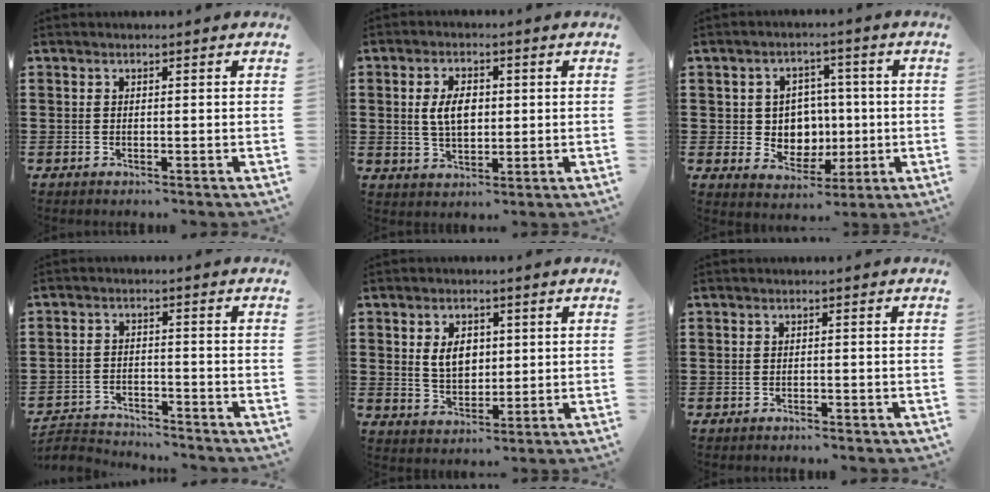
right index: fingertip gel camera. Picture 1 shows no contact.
{"total": 5.4, "force": [0.6, 3.1, 4.4], "torque": [-0.090, 0.006, 0.004]}
{"total": 5.8, "force": [0.4, 5.4, 1.9], "torque": [-0.036, 0.004, 0.006]}
{"total": 3.3, "force": [-3.3, 0.5, 0.0], "torque": [-0.014, 0.001, -0.074]}
{"total": 5.0, "force": [1.1, 3.5, 3.4], "torque": [-0.070, 0.009, 0.016]}
{"total": 0.8, "force": [-0.7, 0.2, 0.2], "torque": [-0.006, -0.001, -0.015]}